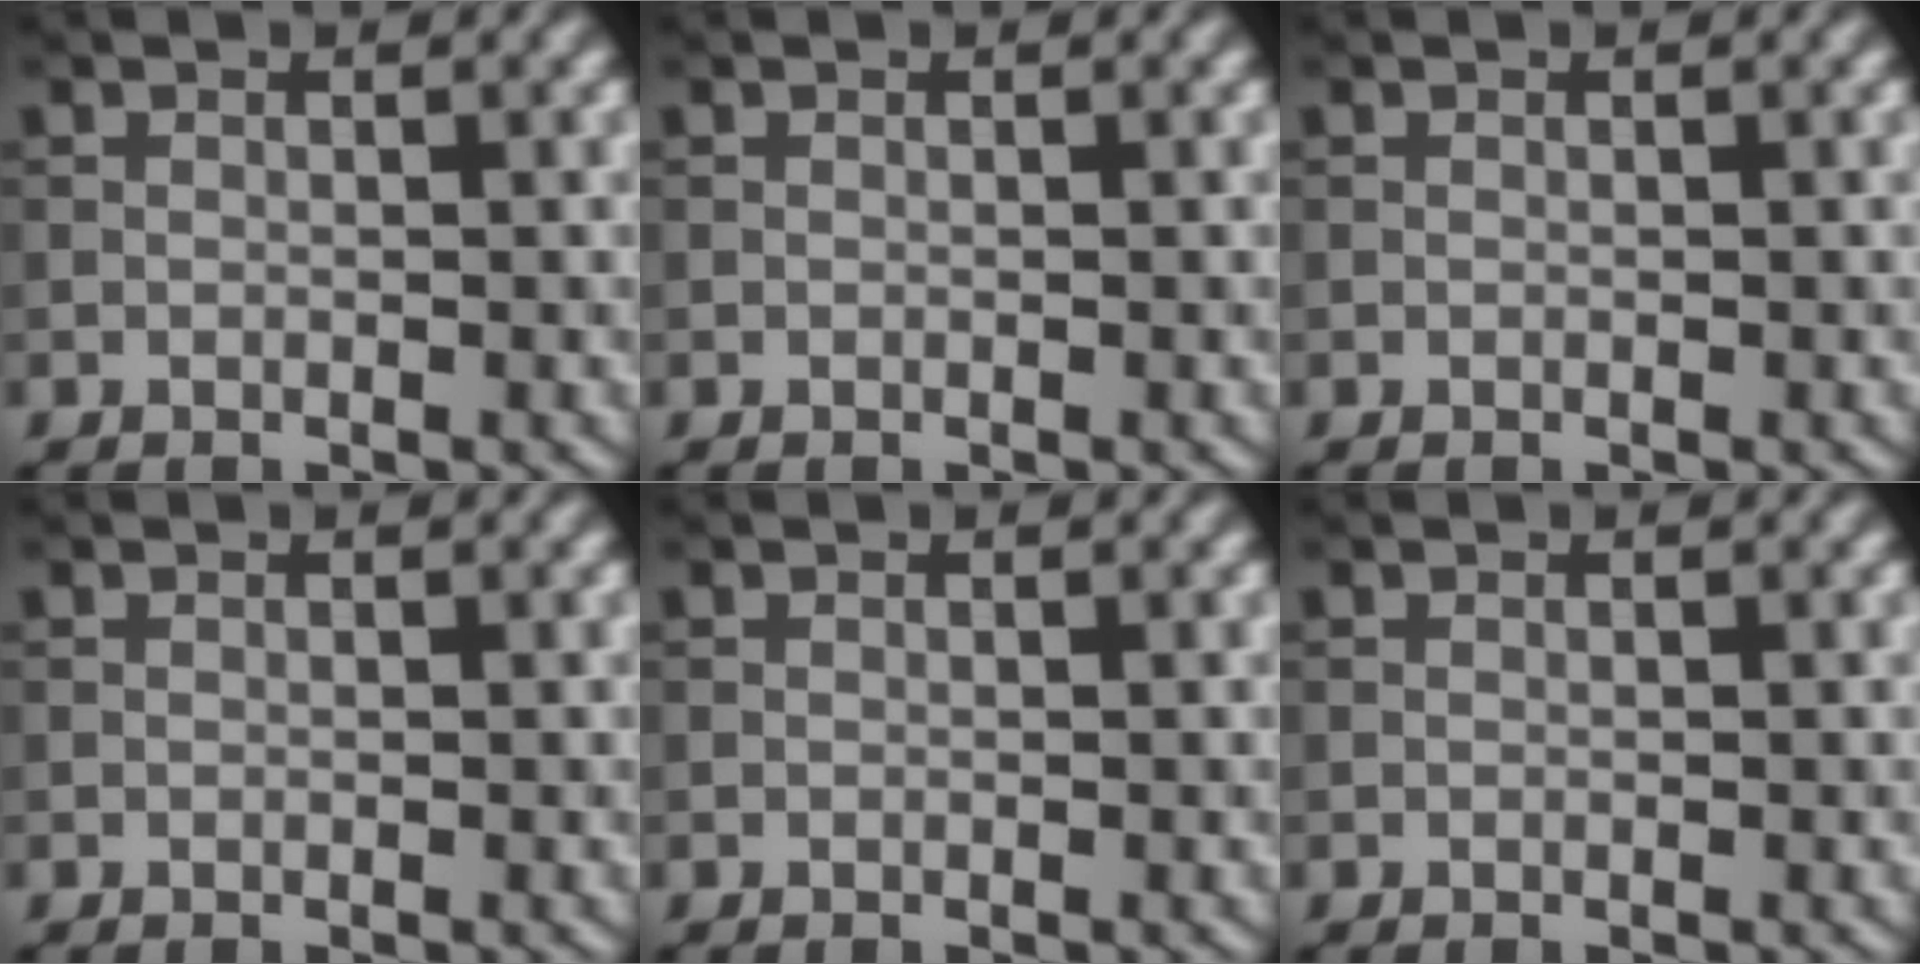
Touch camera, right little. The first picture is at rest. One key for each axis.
{"total": 0.0}
{"total": 0.0}
{"total": 0.0}
{"total": 0.0}
{"total": 0.0}